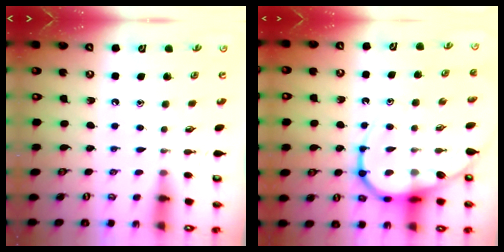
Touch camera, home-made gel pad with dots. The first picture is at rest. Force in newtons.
{"total": 13.8, "press": 13.8, "slide": 1.2}